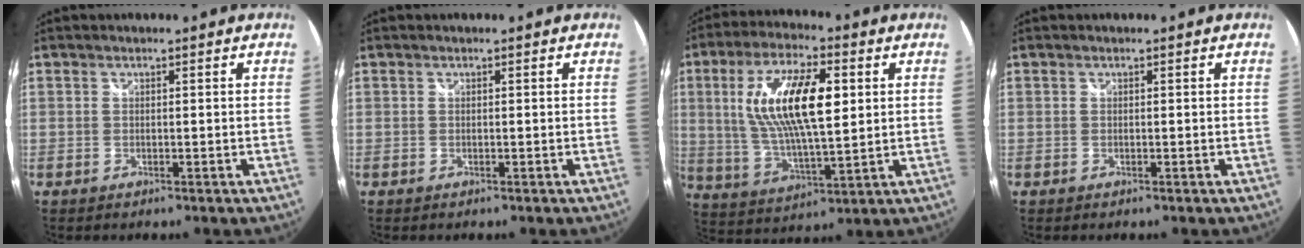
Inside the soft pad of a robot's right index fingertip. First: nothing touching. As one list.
[{"total": 0.0}, {"total": 16.8, "force": [3.7, 5.9, 15.4], "torque": [-0.292, 0.008, 0.073]}, {"total": 0.0}]